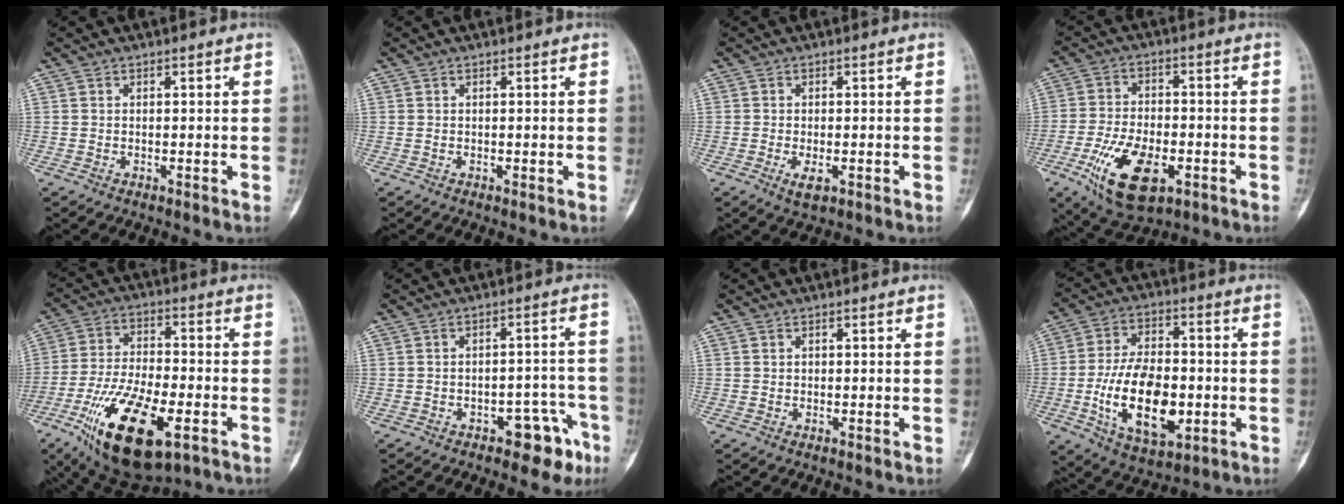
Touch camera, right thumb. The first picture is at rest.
{"total": 0.0}
{"total": 2.7, "force": [-1.0, 1.2, 2.2], "torque": [-0.043, -0.004, -0.017]}
{"total": 14.1, "force": [-5.7, 7.1, 10.8], "torque": [-0.192, 0.009, -0.094]}
{"total": 20.3, "force": [-9.0, 8.4, 16.1], "torque": [-0.309, 0.016, -0.147]}
{"total": 7.9, "force": [-4.6, 4.0, 5.1], "torque": [-0.033, 0.045, -0.054]}
{"total": 0.0}
{"total": 17.6, "force": [-3.6, 9.6, 14.3], "torque": [-0.234, 0.009, -0.051]}